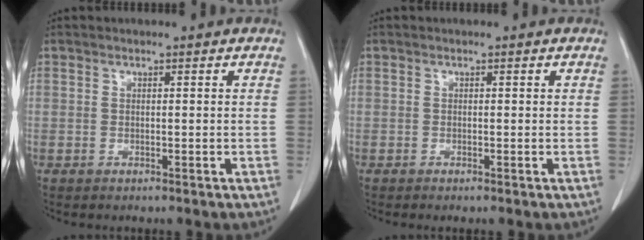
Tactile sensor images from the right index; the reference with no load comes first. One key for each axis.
{"total": 0.0}